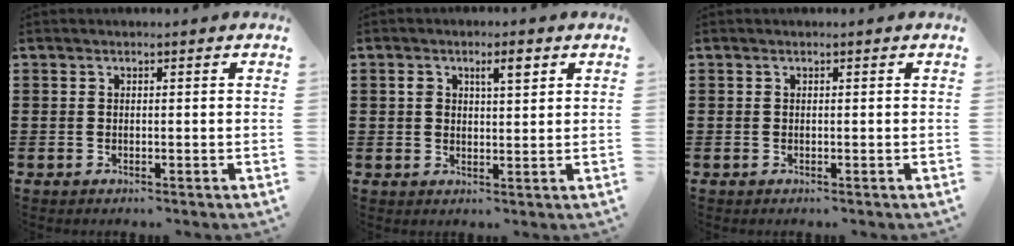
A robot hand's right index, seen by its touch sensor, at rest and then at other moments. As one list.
[{"total": 3.5, "force": [1.5, 1.3, 2.9], "torque": [-0.046, 0.001, 0.020]}, {"total": 0.0}]